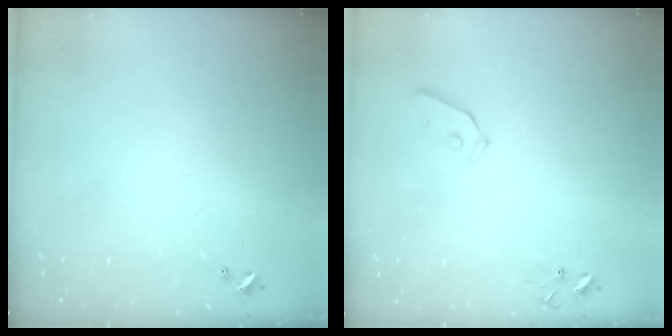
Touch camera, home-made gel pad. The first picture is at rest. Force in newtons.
{"total": 3.8, "press": 3.8, "slide": 0.4}